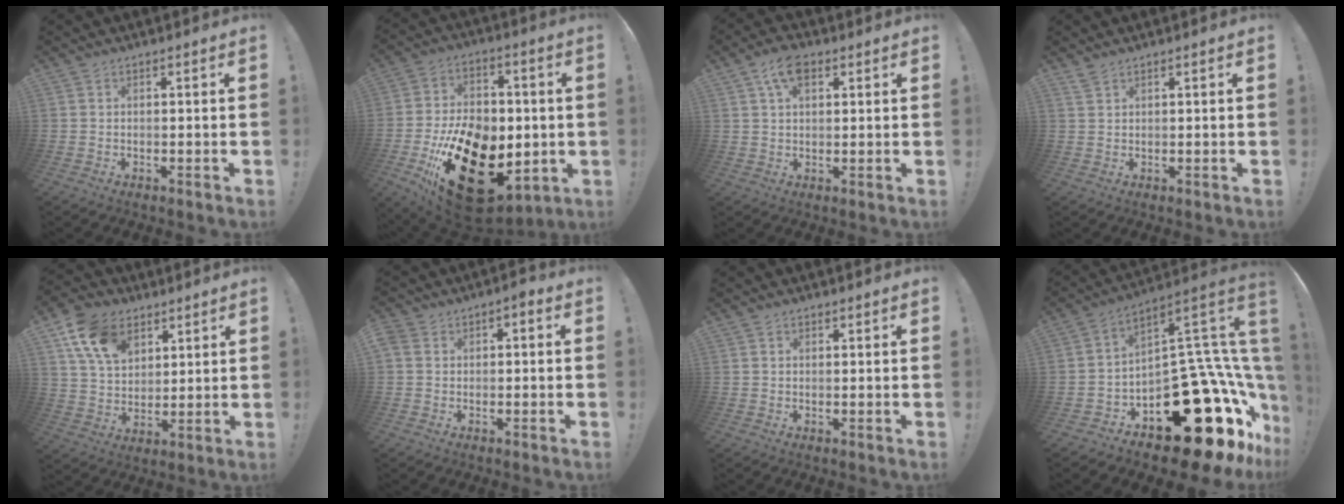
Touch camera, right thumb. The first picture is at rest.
{"total": 29.3, "force": [-9.2, 18.5, 20.9], "torque": [-0.364, 0.051, -0.121]}
{"total": 7.6, "force": [3.6, 4.4, 5.1], "torque": [-0.080, -0.003, 0.066]}
{"total": 1.9, "force": [1.7, 0.6, 0.7], "torque": [-0.015, -0.006, 0.032]}
{"total": 14.3, "force": [7.5, 9.7, 7.2], "torque": [-0.124, -0.024, 0.147]}
{"total": 3.7, "force": [-1.1, 3.0, 1.9], "torque": [-0.031, 0.018, -0.019]}
{"total": 0.7, "force": [0.4, 0.6, 0.1], "torque": [0.002, -0.001, 0.008]}
{"total": 28.7, "force": [-13.4, 13.7, 21.5], "torque": [-0.211, 0.034, -0.168]}